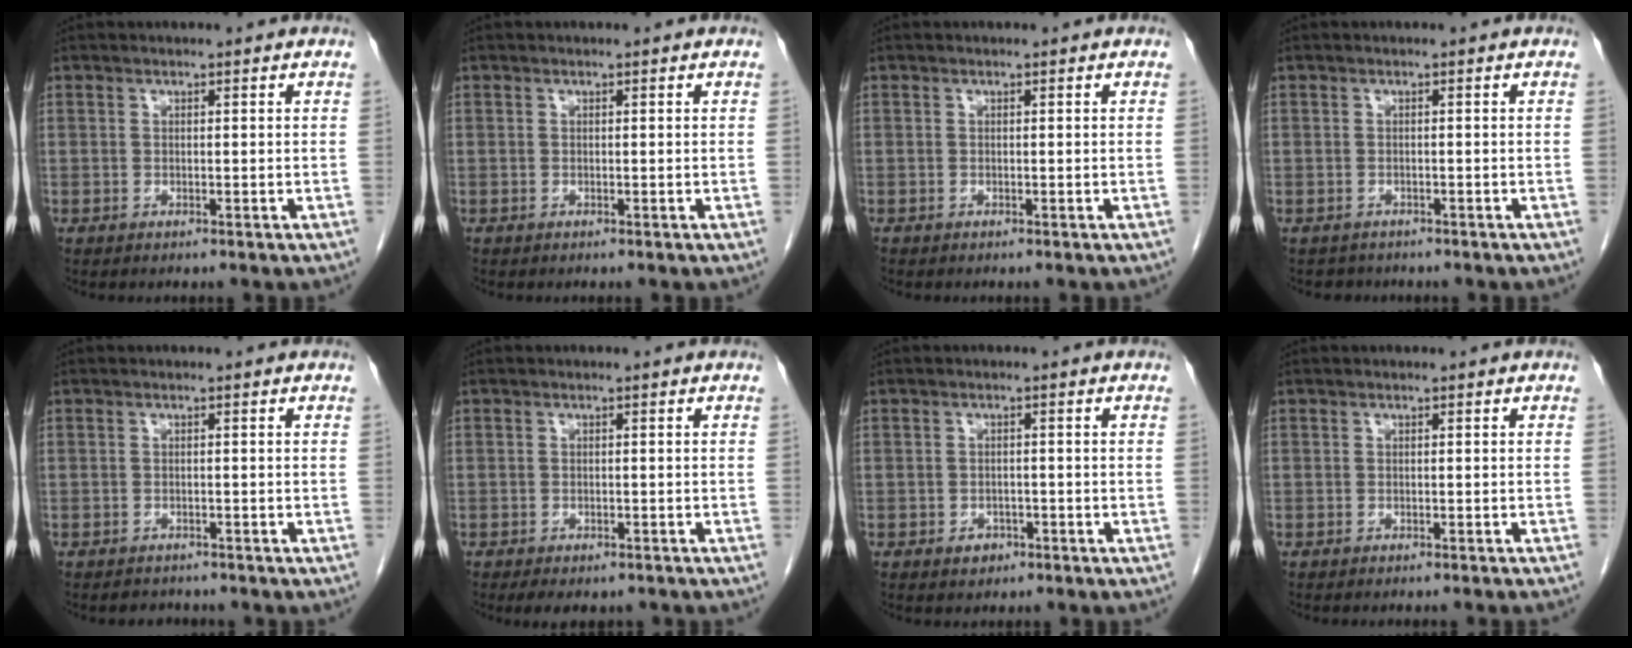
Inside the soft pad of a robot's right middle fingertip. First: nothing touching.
{"total": 0.0}
{"total": 0.0}
{"total": 1.7, "force": [-1.5, 0.8, -0.2], "torque": [-0.005, -0.001, -0.024]}
{"total": 1.7, "force": [-1.6, 0.6, -0.1], "torque": [-0.007, -0.005, -0.022]}
{"total": 4.9, "force": [-3.8, 2.3, 2.1], "torque": [-0.026, -0.003, -0.048]}
{"total": 2.1, "force": [-1.2, 1.5, 0.8], "torque": [-0.009, 0.005, -0.012]}
{"total": 2.8, "force": [-2.5, -0.3, 1.2], "torque": [-0.018, 0.001, -0.029]}